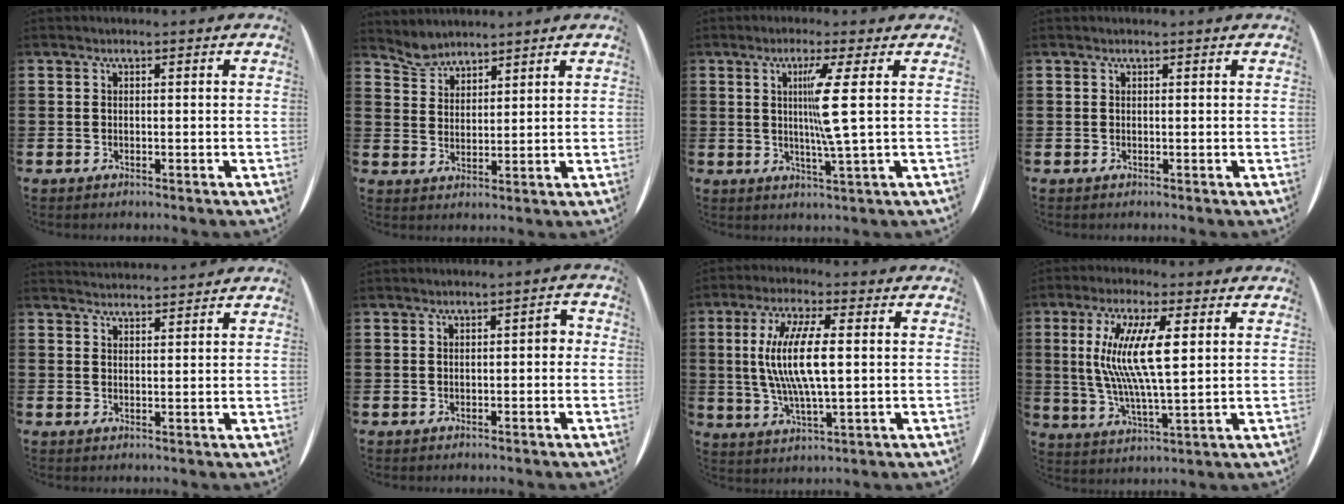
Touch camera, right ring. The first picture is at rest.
{"total": 3.3, "force": [3.3, 0.4, -0.4], "torque": [-0.005, -0.012, 0.064]}
{"total": 5.9, "force": [1.5, -0.8, 5.7], "torque": [-0.105, -0.013, 0.016]}
{"total": 0.0}
{"total": 2.2, "force": [2.1, -0.2, -0.5], "torque": [0.006, -0.010, 0.041]}
{"total": 1.7, "force": [-0.2, 0.7, 1.5], "torque": [-0.027, 0.006, -0.006]}
{"total": 9.1, "force": [1.0, 2.3, 8.7], "torque": [-0.184, 0.001, 0.009]}
{"total": 9.9, "force": [2.7, 2.1, 9.3], "torque": [-0.199, 0.000, 0.040]}